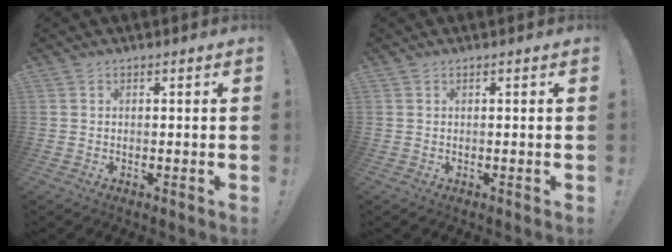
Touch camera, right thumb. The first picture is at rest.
{"total": 0.0}